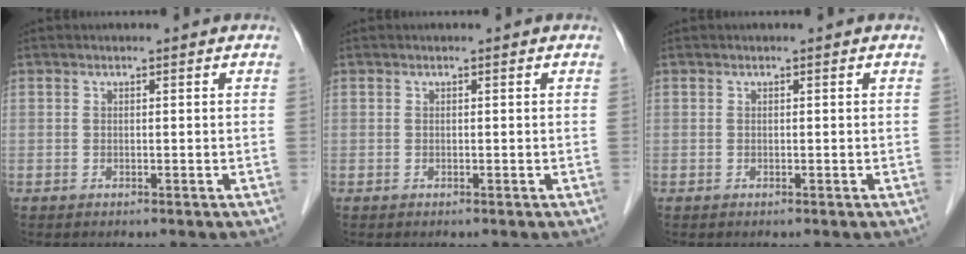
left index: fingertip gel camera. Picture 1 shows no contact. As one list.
[{"total": 0.0}, {"total": 0.0}]